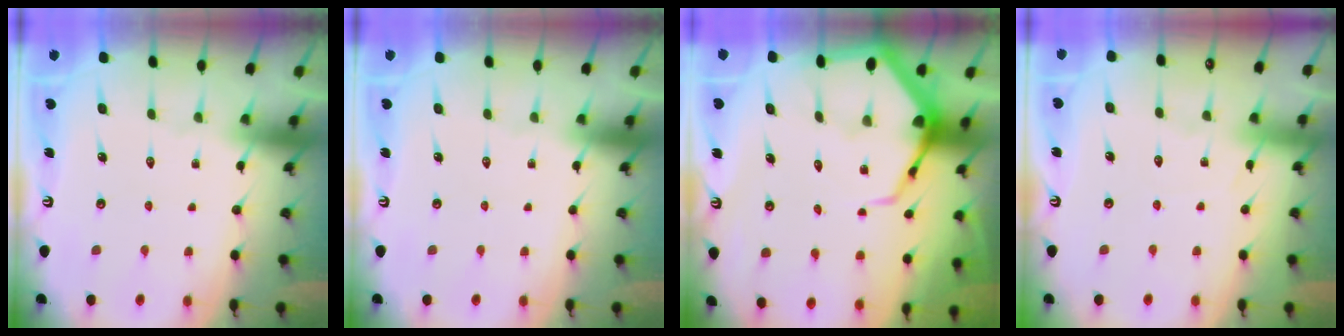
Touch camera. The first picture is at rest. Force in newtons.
{"total": 0.0}
{"total": 8.7, "press": 8.6, "slide": 1.0}
{"total": 3.6, "press": 3.5, "slide": 0.5}